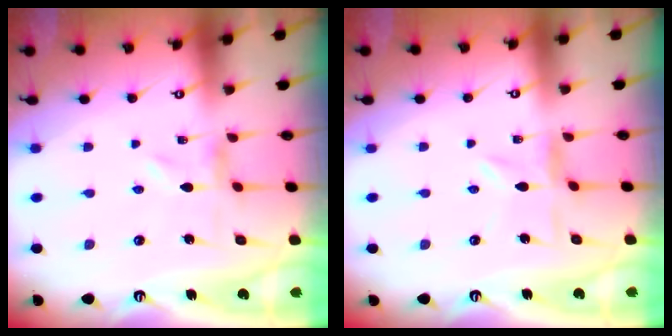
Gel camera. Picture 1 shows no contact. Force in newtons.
{"total": 2.0, "press": 2.0, "slide": 0.3}